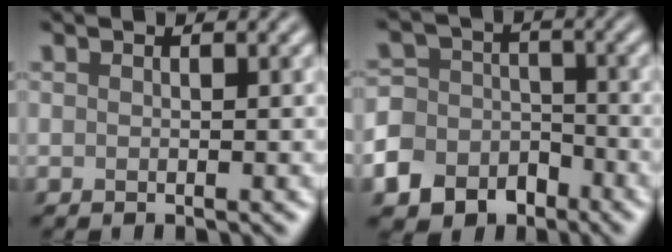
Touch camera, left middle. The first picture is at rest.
{"total": 8.4, "force": [-5.1, 6.5, 1.7], "torque": [-0.024, -0.024, -0.106]}